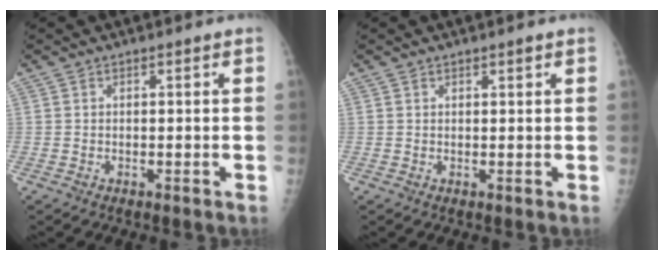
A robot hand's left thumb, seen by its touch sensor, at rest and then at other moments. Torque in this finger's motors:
{"motor_torque": [-0.02, 0.14, -0.15, -0.09, 0.01]}